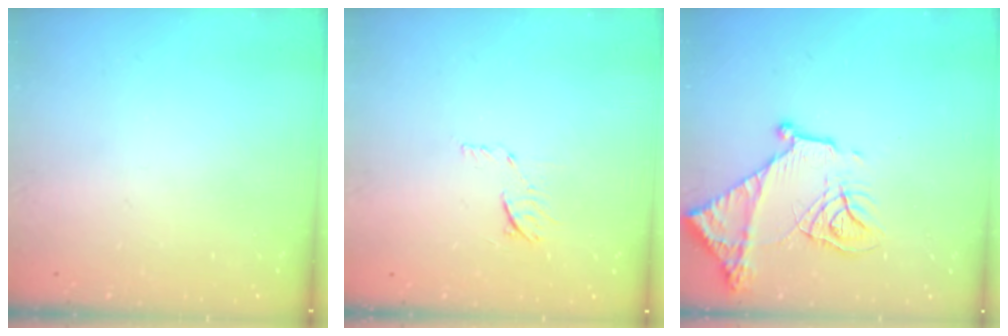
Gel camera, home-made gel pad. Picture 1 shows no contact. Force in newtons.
{"total": 5.7, "press": 5.6, "slide": 0.8}
{"total": 18.2, "press": 18.2, "slide": 1.1}